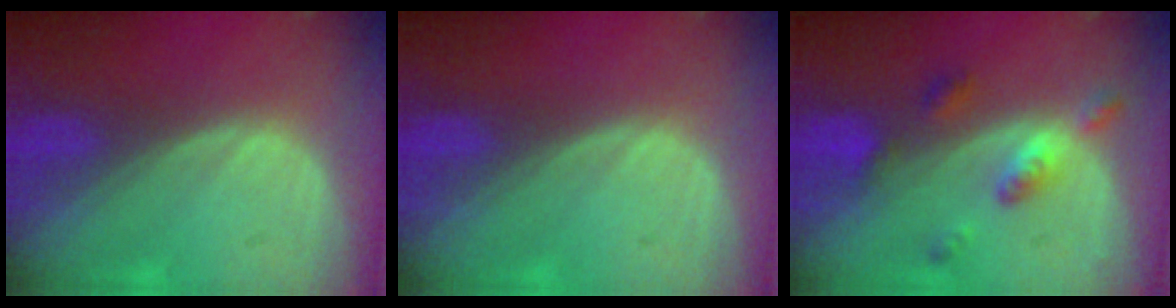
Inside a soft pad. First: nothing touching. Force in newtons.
{"total": 0.0}
{"total": 5.2, "press": 4.7, "slide": 2.2}